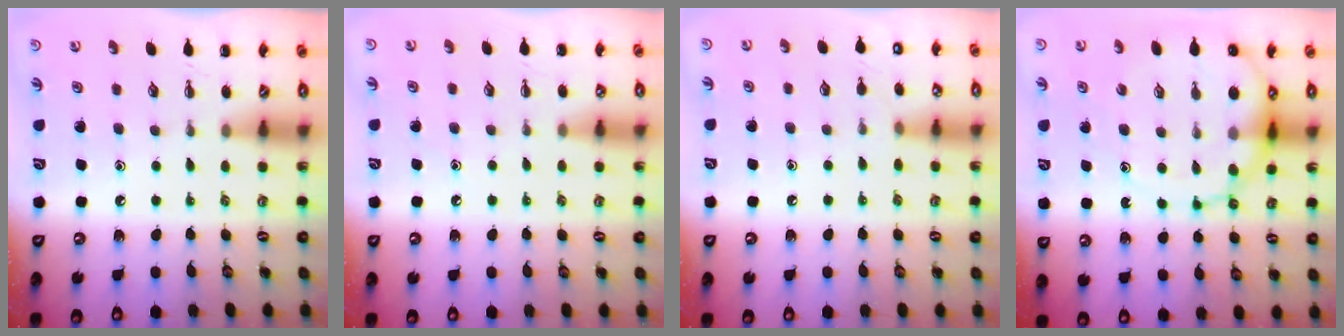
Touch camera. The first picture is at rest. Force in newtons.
{"total": 5.6, "press": 5.3, "slide": 1.9}
{"total": 7.3, "press": 7.0, "slide": 2.0}
{"total": 13.5, "press": 13.1, "slide": 3.1}